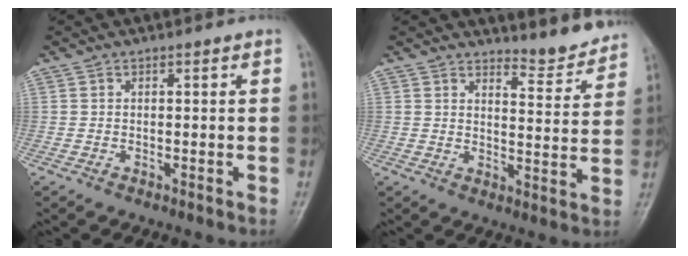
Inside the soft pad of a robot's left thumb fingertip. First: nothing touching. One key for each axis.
{"total": 6.3, "fx": 6.2, "fy": 0.9, "fz": 0.7, "tx": -0.001, "ty": -0.065, "tz": 0.086}